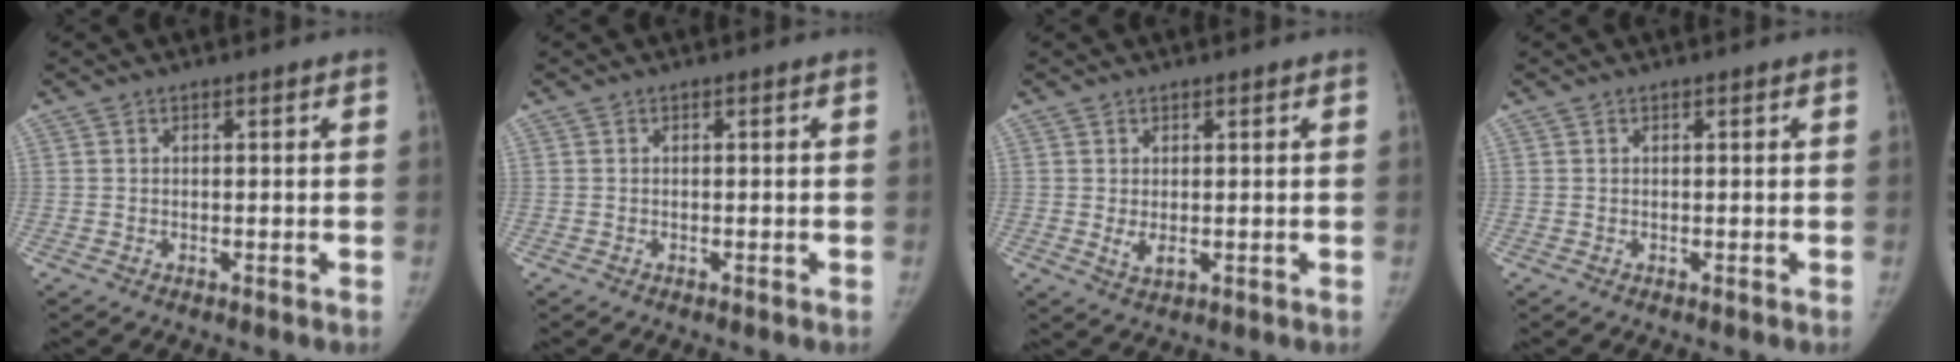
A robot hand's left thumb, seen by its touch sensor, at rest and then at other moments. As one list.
[{"total": 0.0}, {"total": 2.8, "force": [0.5, 1.5, 2.3], "torque": [-0.037, -0.011, 0.016]}, {"total": 0.0}]